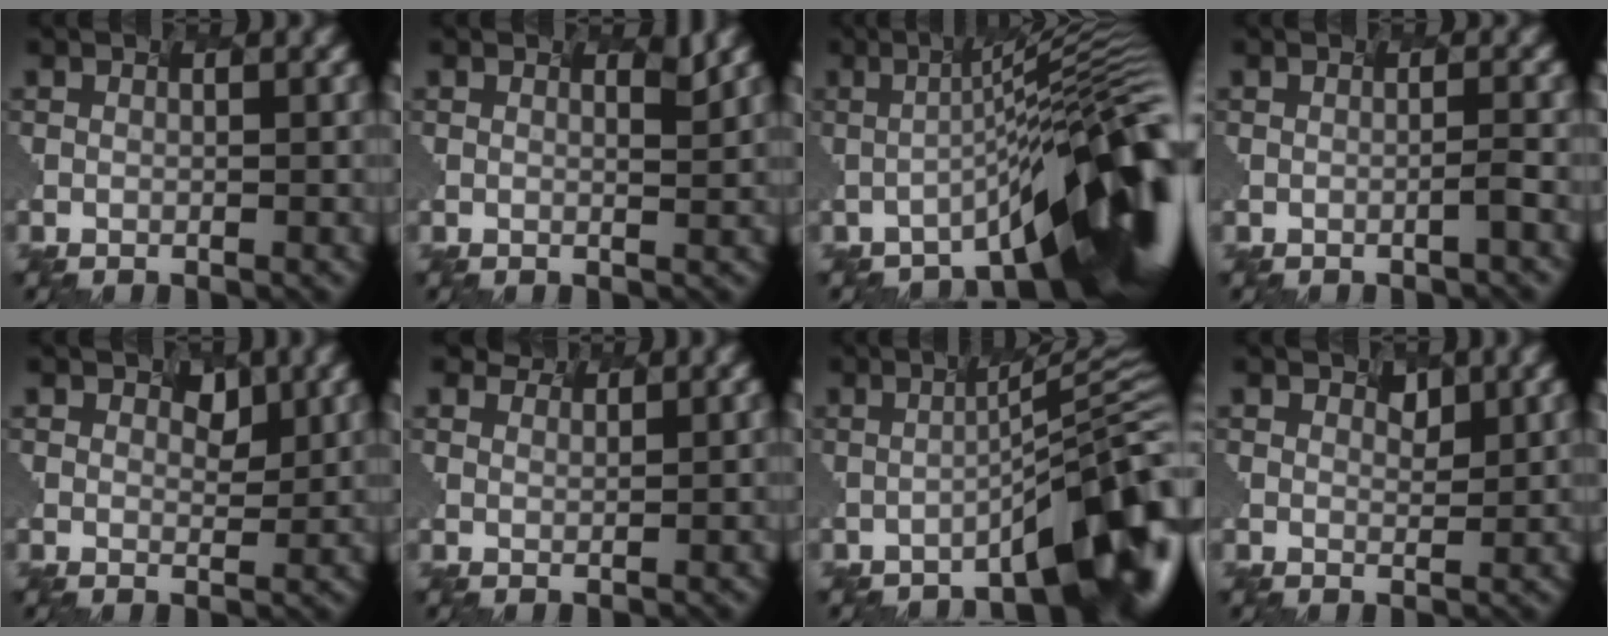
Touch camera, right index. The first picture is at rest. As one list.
[{"total": 1.4, "force": [1.2, 0.4, 0.3], "torque": [0.009, 0.003, 0.005]}, {"total": 12.5, "force": [-4.9, 2.4, 11.2], "torque": [-0.142, 0.013, -0.076]}, {"total": 0.8, "force": [-0.5, 0.0, 0.6], "torque": [-0.008, 0.005, -0.007]}, {"total": 1.1, "force": [0.9, 0.6, 0.1], "torque": [0.000, -0.003, 0.021]}, {"total": 3.4, "force": [3.2, 1.0, 0.3], "torque": [-0.017, -0.001, 0.054]}, {"total": 8.7, "force": [-3.9, 1.8, 7.6], "torque": [-0.082, 0.015, -0.057]}, {"total": 0.9, "force": [0.8, 0.3, -0.3], "torque": [0.004, -0.003, 0.021]}]